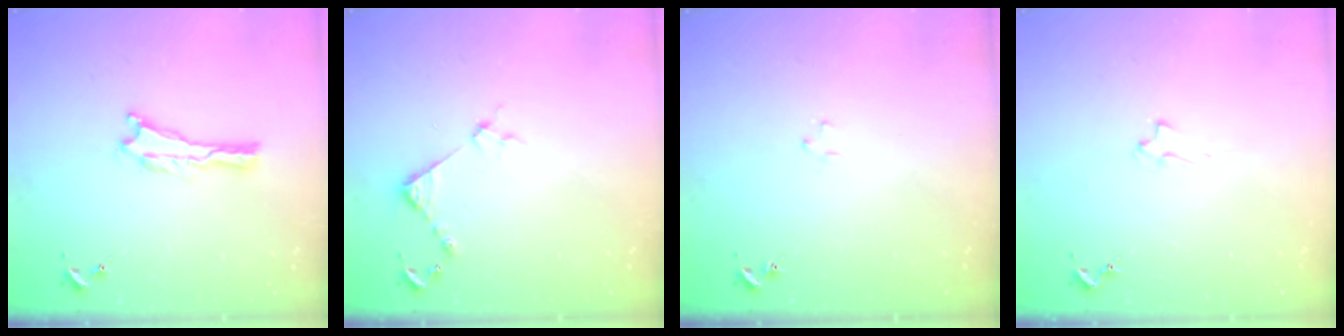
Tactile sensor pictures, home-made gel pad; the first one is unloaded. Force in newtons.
{"total": 3.5, "press": 3.5, "slide": 0.3}
{"total": 1.2, "press": 1.2, "slide": 0.2}
{"total": 2.1, "press": 2.1, "slide": 0.3}